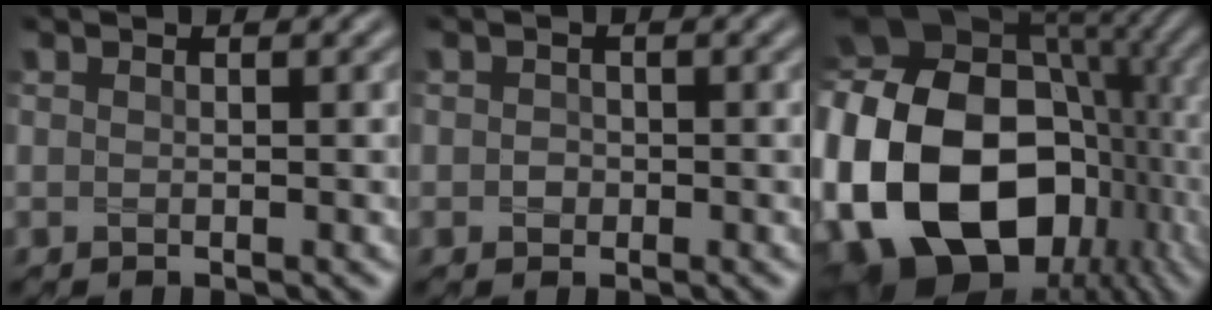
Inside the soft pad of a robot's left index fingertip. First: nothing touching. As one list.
[{"total": 0.9, "force": [-0.1, 0.9, 0.3], "torque": [-0.003, -0.003, -0.005]}, {"total": 22.3, "force": [-3.5, 16.1, 15.0], "torque": [-0.335, -0.027, -0.044]}]